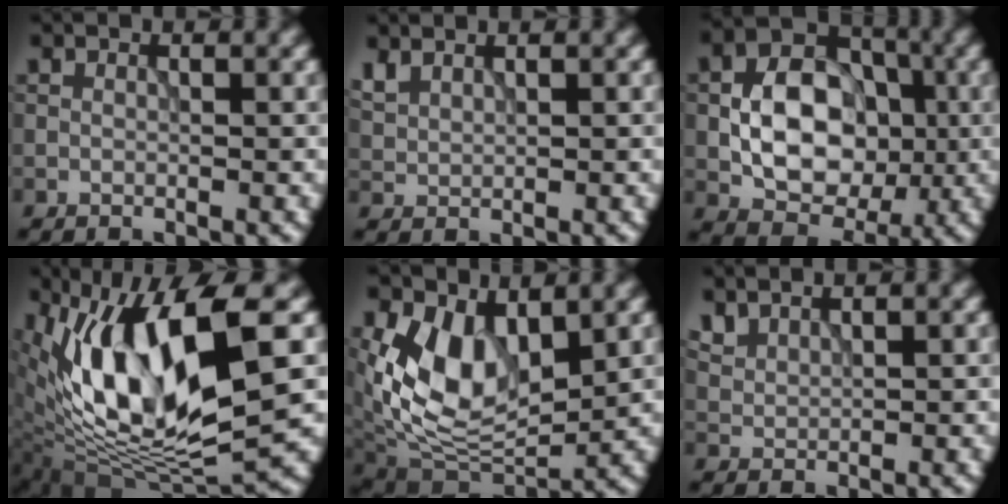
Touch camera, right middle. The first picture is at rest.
{"total": 1.7, "force": [1.4, 0.6, 0.6], "torque": [-0.022, 0.006, 0.038]}
{"total": 7.9, "force": [-1.1, 5.7, 5.4], "torque": [-0.082, 0.009, -0.020]}
{"total": 12.6, "force": [2.8, 4.5, 11.4], "torque": [-0.215, -0.006, 0.057]}
{"total": 8.1, "force": [1.9, 4.9, 6.1], "torque": [-0.121, -0.025, 0.037]}
{"total": 2.0, "force": [1.7, 0.7, 0.7], "torque": [-0.024, 0.004, 0.044]}